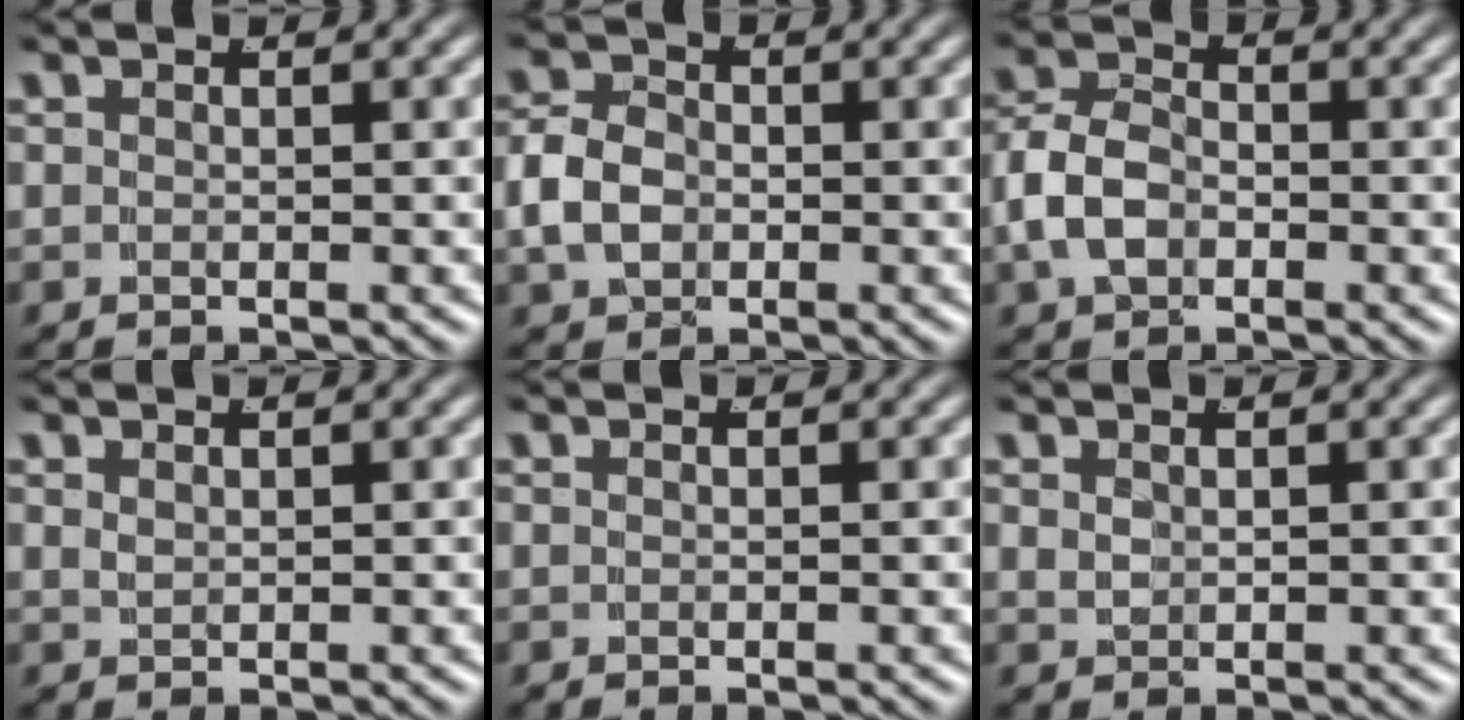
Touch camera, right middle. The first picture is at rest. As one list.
[{"total": 3.6, "force": [-0.5, 2.8, 2.1], "torque": [-0.053, -0.010, -0.001]}, {"total": 4.8, "force": [-0.7, 3.7, 2.9], "torque": [-0.073, -0.013, -0.004]}, {"total": 0.8, "force": [0.6, -0.5, 0.1], "torque": [0.001, -0.005, 0.023]}, {"total": 0.0}, {"total": 0.9, "force": [0.6, 0.3, 0.5], "torque": [-0.015, -0.011, 0.026]}]